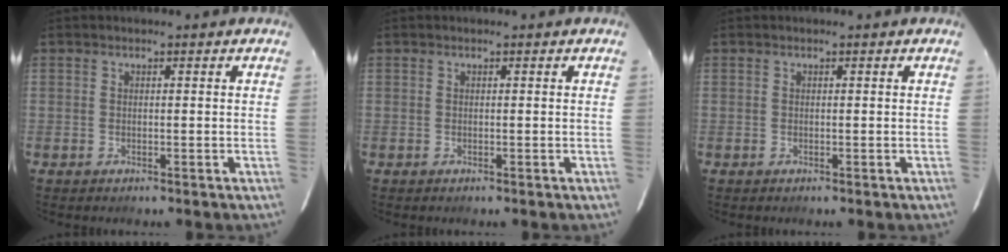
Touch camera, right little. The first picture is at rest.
{"total": 0.0}
{"total": 0.0}